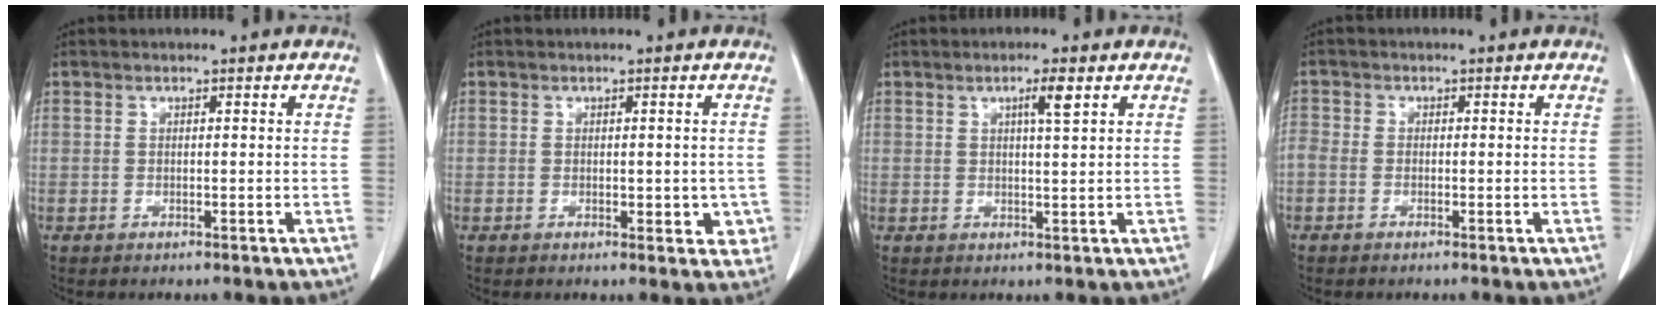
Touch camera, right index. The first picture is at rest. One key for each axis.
{"total": 3.6, "fx": -0.5, "fy": 2.2, "fz": 2.9, "tx": -0.013, "ty": 0.001, "tz": -0.001}
{"total": 2.8, "fx": 1.4, "fy": -0.1, "fz": 2.5, "tx": -0.045, "ty": -0.001, "tz": 0.024}
{"total": 1.9, "fx": -0.5, "fy": 1.3, "fz": 1.3, "tx": -0.037, "ty": 0.007, "tz": -0.012}